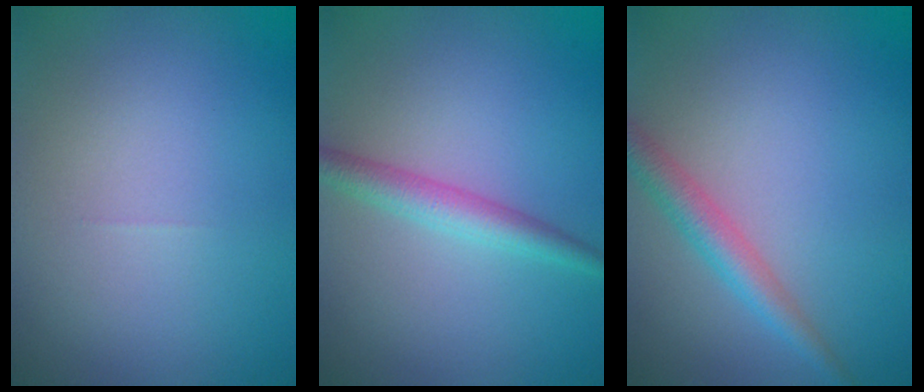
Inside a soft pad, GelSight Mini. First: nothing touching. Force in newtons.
{"total": 2.6, "press": 2.6, "slide": 0.1}
{"total": 2.7, "press": 2.7, "slide": 0.1}